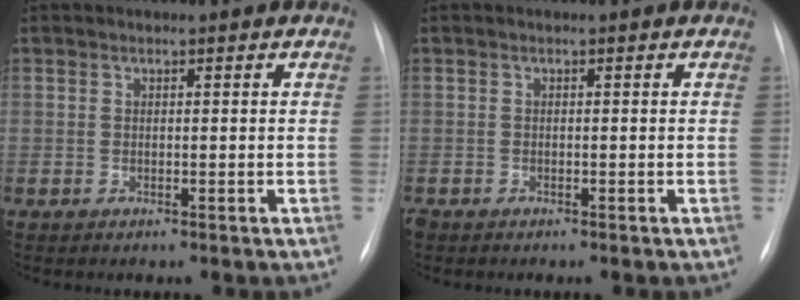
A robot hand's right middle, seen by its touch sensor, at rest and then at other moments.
{"total": 1.4, "force": [-1.0, 0.8, 0.5], "torque": [-0.011, -0.001, -0.015]}